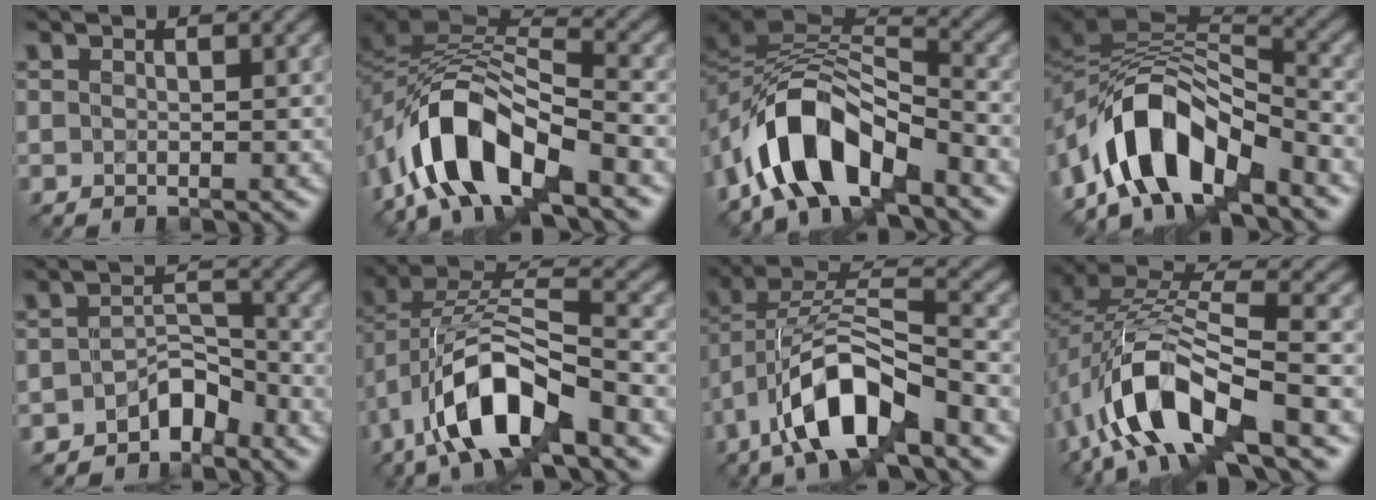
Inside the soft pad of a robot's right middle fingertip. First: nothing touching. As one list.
[{"total": 10.9, "force": [-6.1, 5.2, 7.3], "torque": [-0.128, 0.009, -0.120]}, {"total": 9.8, "force": [-5.7, 5.0, 6.3], "torque": [-0.098, 0.011, -0.109]}, {"total": 9.9, "force": [-5.7, 4.8, 6.5], "torque": [-0.094, 0.015, -0.109]}, {"total": 3.3, "force": [-2.6, 1.5, 1.3], "torque": [-0.012, 0.015, -0.047]}, {"total": 10.7, "force": [-5.0, 4.4, 8.4], "torque": [-0.156, 0.017, -0.096]}, {"total": 9.8, "force": [-5.2, 3.6, 7.4], "torque": [-0.132, 0.018, -0.096]}, {"total": 10.9, "force": [-5.1, 4.5, 8.5], "torque": [-0.168, 0.007, -0.101]}]